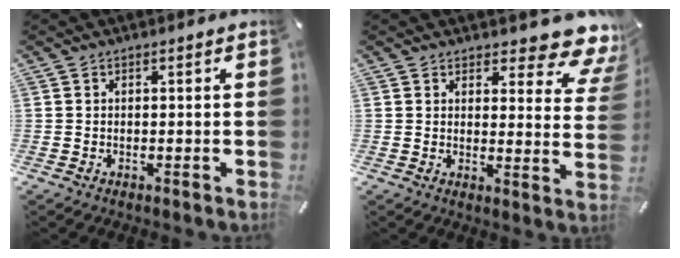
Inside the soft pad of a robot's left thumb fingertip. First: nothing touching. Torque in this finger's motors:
{"motor_torque": [0.61, -0.22, 0.09, -0.18, 0.02]}